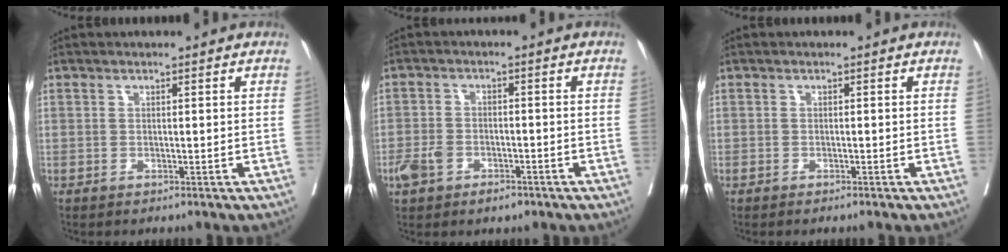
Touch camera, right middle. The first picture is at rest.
{"total": 5.1, "force": [-2.7, 3.1, 3.1], "torque": [-0.064, 0.007, -0.039]}
{"total": 1.1, "force": [-1.0, 0.2, 0.5], "torque": [-0.010, -0.003, -0.013]}